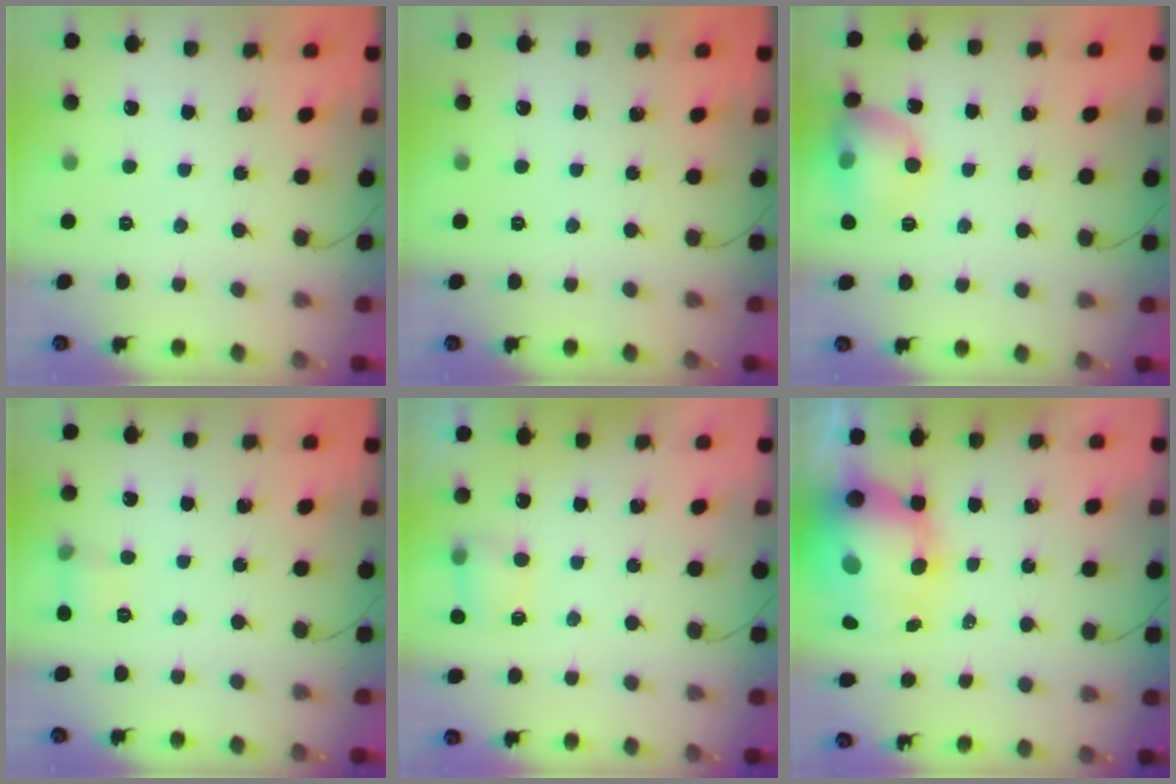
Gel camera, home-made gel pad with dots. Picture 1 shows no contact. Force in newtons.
{"total": 0.0}
{"total": 15.6, "press": 13.8, "slide": 7.4}
{"total": 6.6, "press": 6.3, "slide": 2.0}
{"total": 4.4, "press": 4.3, "slide": 1.0}
{"total": 13.7, "press": 13.3, "slide": 3.3}